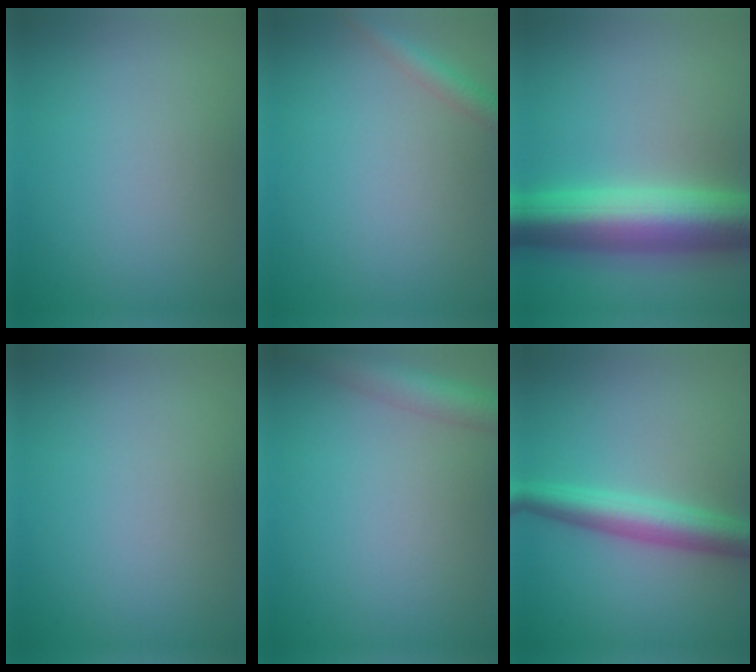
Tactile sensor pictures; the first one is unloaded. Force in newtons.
{"total": 1.9, "press": 1.9, "slide": 0.1}
{"total": 10.1, "press": 10.1, "slide": 0.2}
{"total": 0.0}
{"total": 4.0, "press": 4.0, "slide": 0.2}
{"total": 4.3, "press": 4.3, "slide": 0.1}